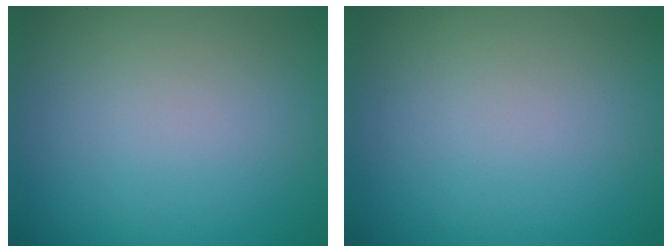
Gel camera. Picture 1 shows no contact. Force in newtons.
{"total": 0.0}